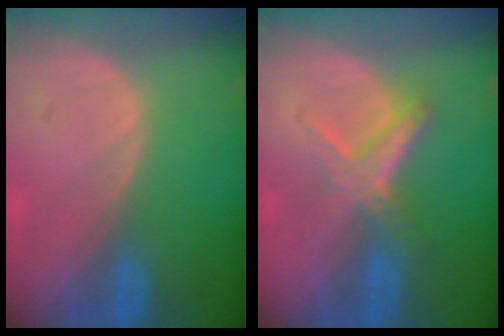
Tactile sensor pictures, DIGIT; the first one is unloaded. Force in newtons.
{"total": 5.8, "press": 5.4, "slide": 1.9}